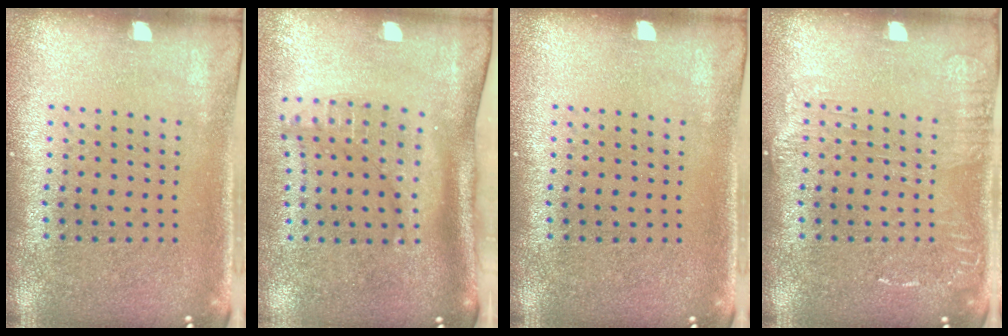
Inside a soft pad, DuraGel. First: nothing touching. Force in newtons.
{"total": 2.2, "press": 1.6, "slide": 1.5}
{"total": 0.0}
{"total": 1.6, "press": 1.5, "slide": 0.3}